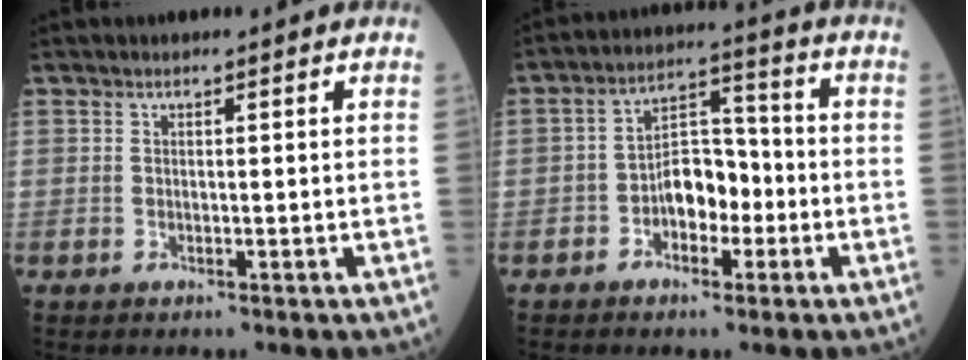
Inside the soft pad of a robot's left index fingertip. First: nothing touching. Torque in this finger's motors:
{"motor_torque": [0.87, 0.47, 0.18, 0.09]}